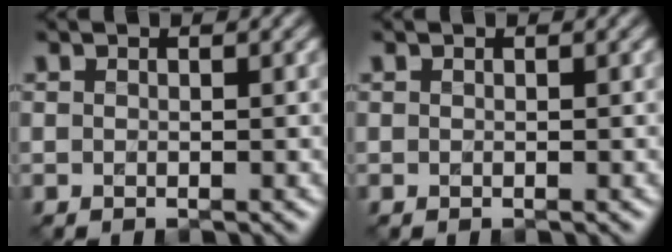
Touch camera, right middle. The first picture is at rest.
{"total": 0.0}